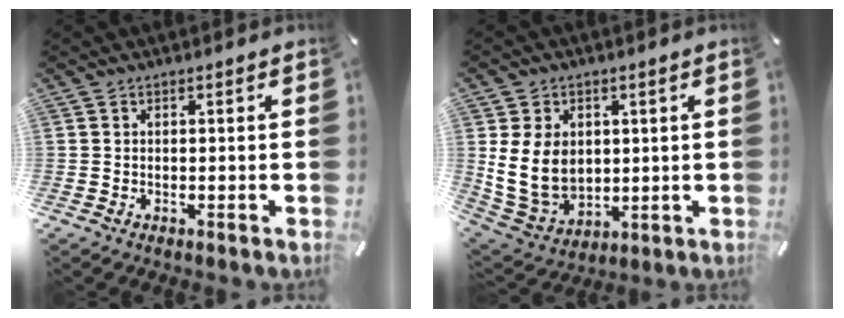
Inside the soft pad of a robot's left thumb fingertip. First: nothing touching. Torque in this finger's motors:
{"motor_torque": [0.52, 0.51, 1.36, -0.16, 0.35]}